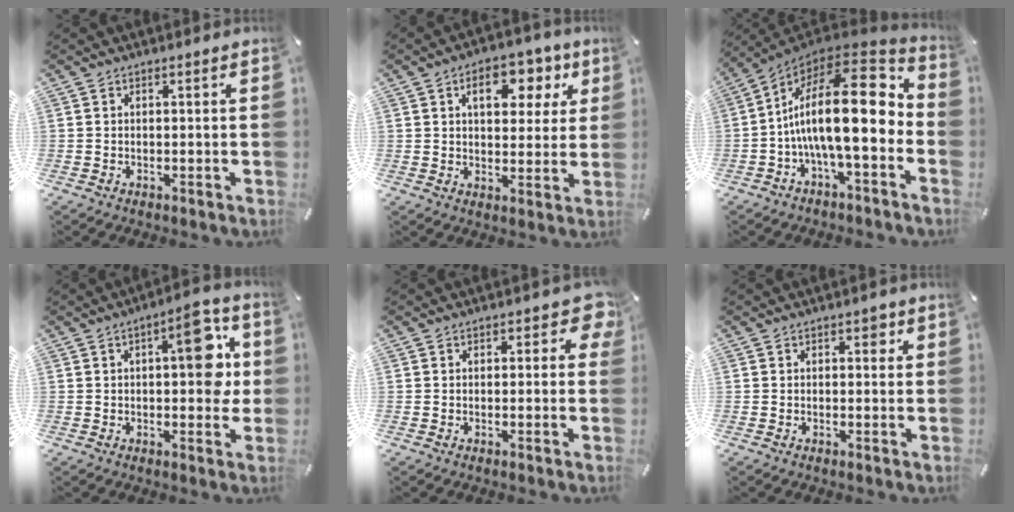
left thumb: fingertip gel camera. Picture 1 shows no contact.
{"total": 10.4, "force": [4.4, 6.7, 6.6], "torque": [-0.081, -0.008, 0.066]}
{"total": 22.4, "force": [-0.4, 7.9, 21.0], "torque": [-0.377, -0.026, -0.015]}
{"total": 12.8, "force": [2.5, 5.7, 11.2], "torque": [-0.130, -0.010, 0.033]}
{"total": 4.0, "force": [1.3, 2.4, 2.9], "torque": [-0.028, -0.001, 0.016]}
{"total": 1.7, "force": [0.6, 1.3, 1.0], "torque": [0.002, -0.002, 0.003]}